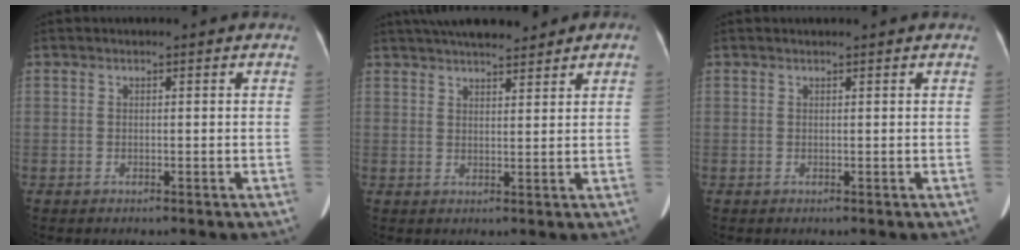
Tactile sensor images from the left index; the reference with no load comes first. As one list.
[{"total": 9.3, "force": [7.8, 2.2, 4.7], "torque": [-0.068, 0.017, 0.115]}, {"total": 0.9, "force": [0.8, -0.1, 0.3], "torque": [-0.008, 0.010, 0.016]}]